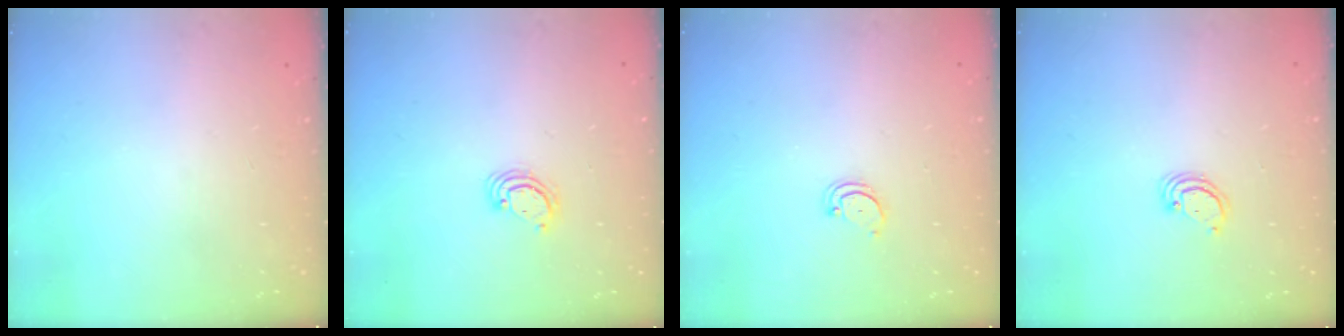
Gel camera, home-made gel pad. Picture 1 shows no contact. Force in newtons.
{"total": 3.4, "press": 3.4, "slide": 0.4}
{"total": 2.7, "press": 2.7, "slide": 0.3}
{"total": 2.4, "press": 2.4, "slide": 0.2}